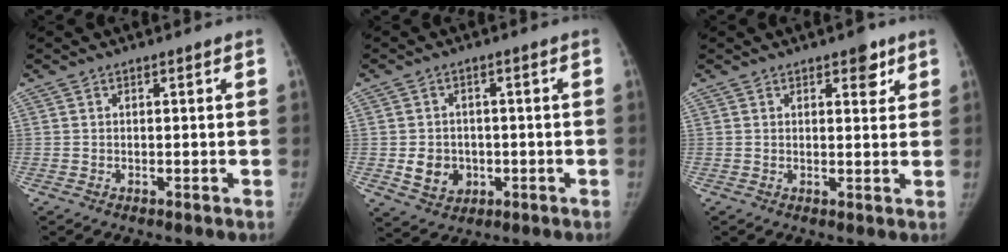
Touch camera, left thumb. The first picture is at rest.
{"total": 6.1, "force": [-1.1, 5.3, 2.8], "torque": [-0.023, 0.006, -0.009]}
{"total": 3.6, "force": [2.2, 1.8, 2.3], "torque": [-0.010, -0.010, 0.026]}